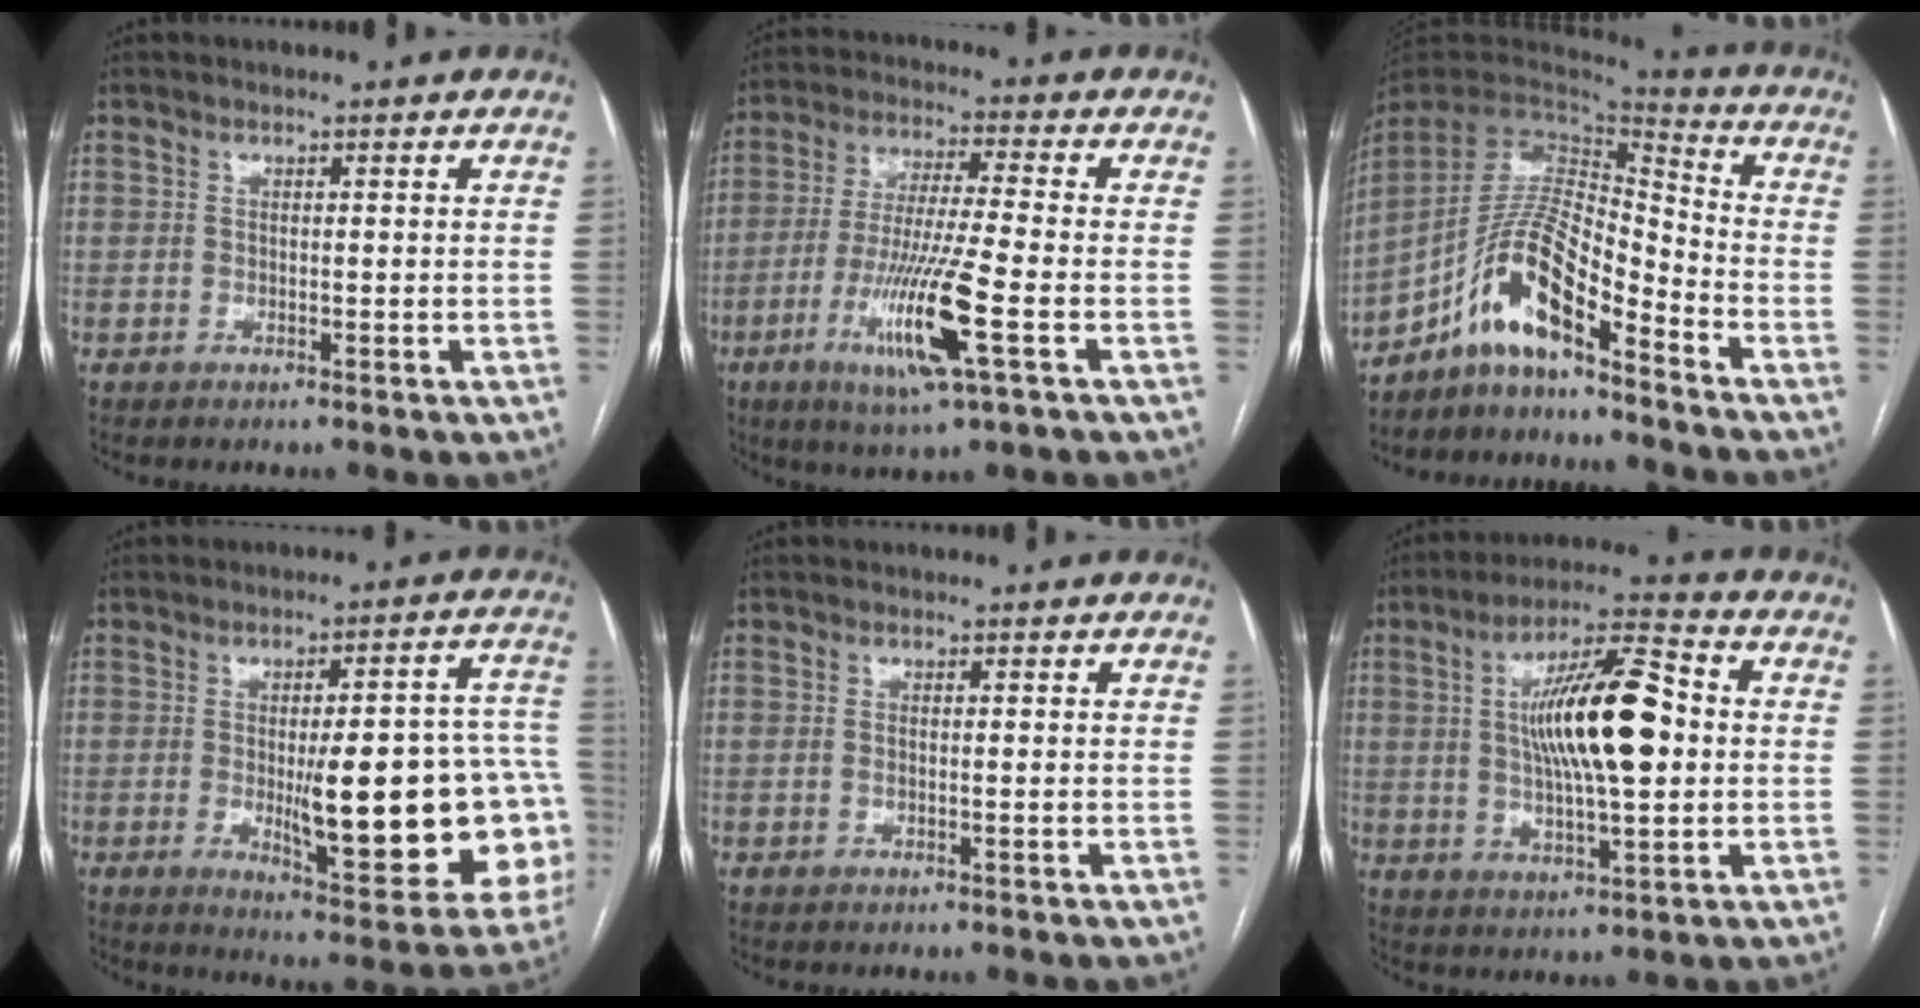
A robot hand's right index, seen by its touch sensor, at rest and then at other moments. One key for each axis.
{"total": 13.3, "fx": -4.7, "fy": 0.0, "fz": 12.4, "tx": -0.247, "ty": -0.022, "tz": -0.086}
{"total": 12.3, "fx": -8.5, "fy": 2.5, "fz": 8.6, "tx": -0.170, "ty": 0.020, "tz": -0.156}
{"total": 23.3, "fx": -3.3, "fy": 5.4, "fz": 22.5, "tx": -0.211, "ty": 0.015, "tz": -0.020}
{"total": 0.7, "fx": -0.1, "fy": 0.1, "fz": 0.7, "tx": -0.016, "ty": -0.002, "tz": 0.000}
{"total": 14.7, "fx": 1.2, "fy": 3.0, "fz": 14.3, "tx": -0.253, "ty": 0.019, "tz": 0.018}